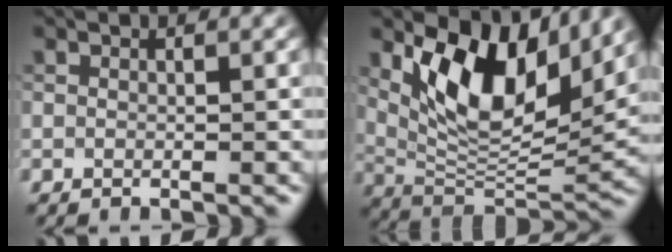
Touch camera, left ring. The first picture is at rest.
{"total": 10.5, "force": [4.6, 5.2, 7.9], "torque": [-0.134, -0.010, 0.090]}